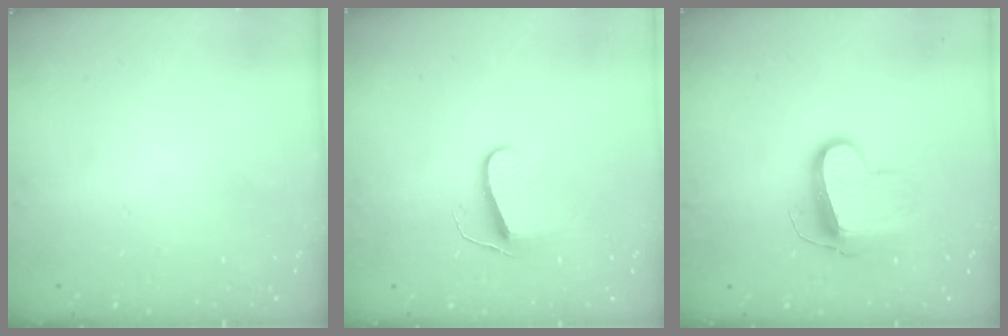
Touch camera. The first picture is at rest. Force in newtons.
{"total": 7.0, "press": 7.0, "slide": 0.6}
{"total": 10.7, "press": 10.7, "slide": 0.5}